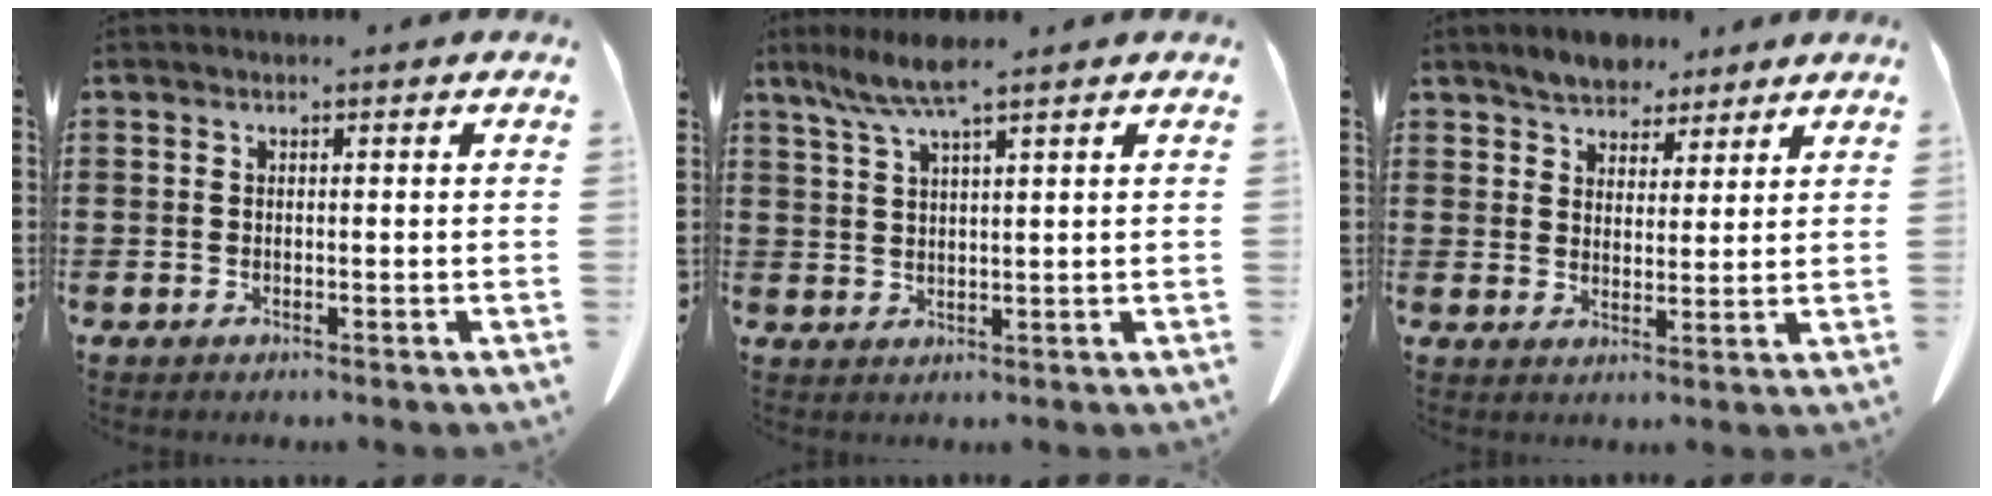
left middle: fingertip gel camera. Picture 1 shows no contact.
{"total": 6.0, "force": [4.1, 0.6, 4.4], "torque": [-0.095, -0.005, 0.072]}
{"total": 5.1, "force": [4.6, 2.1, 0.8], "torque": [-0.024, -0.005, 0.085]}